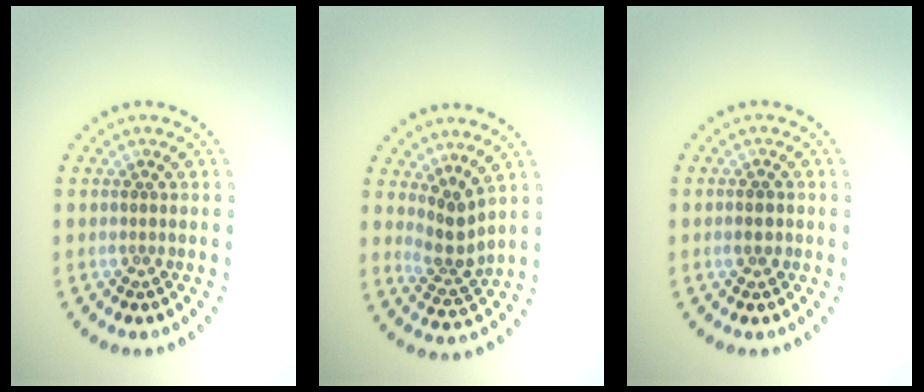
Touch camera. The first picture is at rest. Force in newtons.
{"total": 2.6, "press": 1.9, "slide": 1.9}
{"total": 1.4, "press": 1.4, "slide": 0.3}